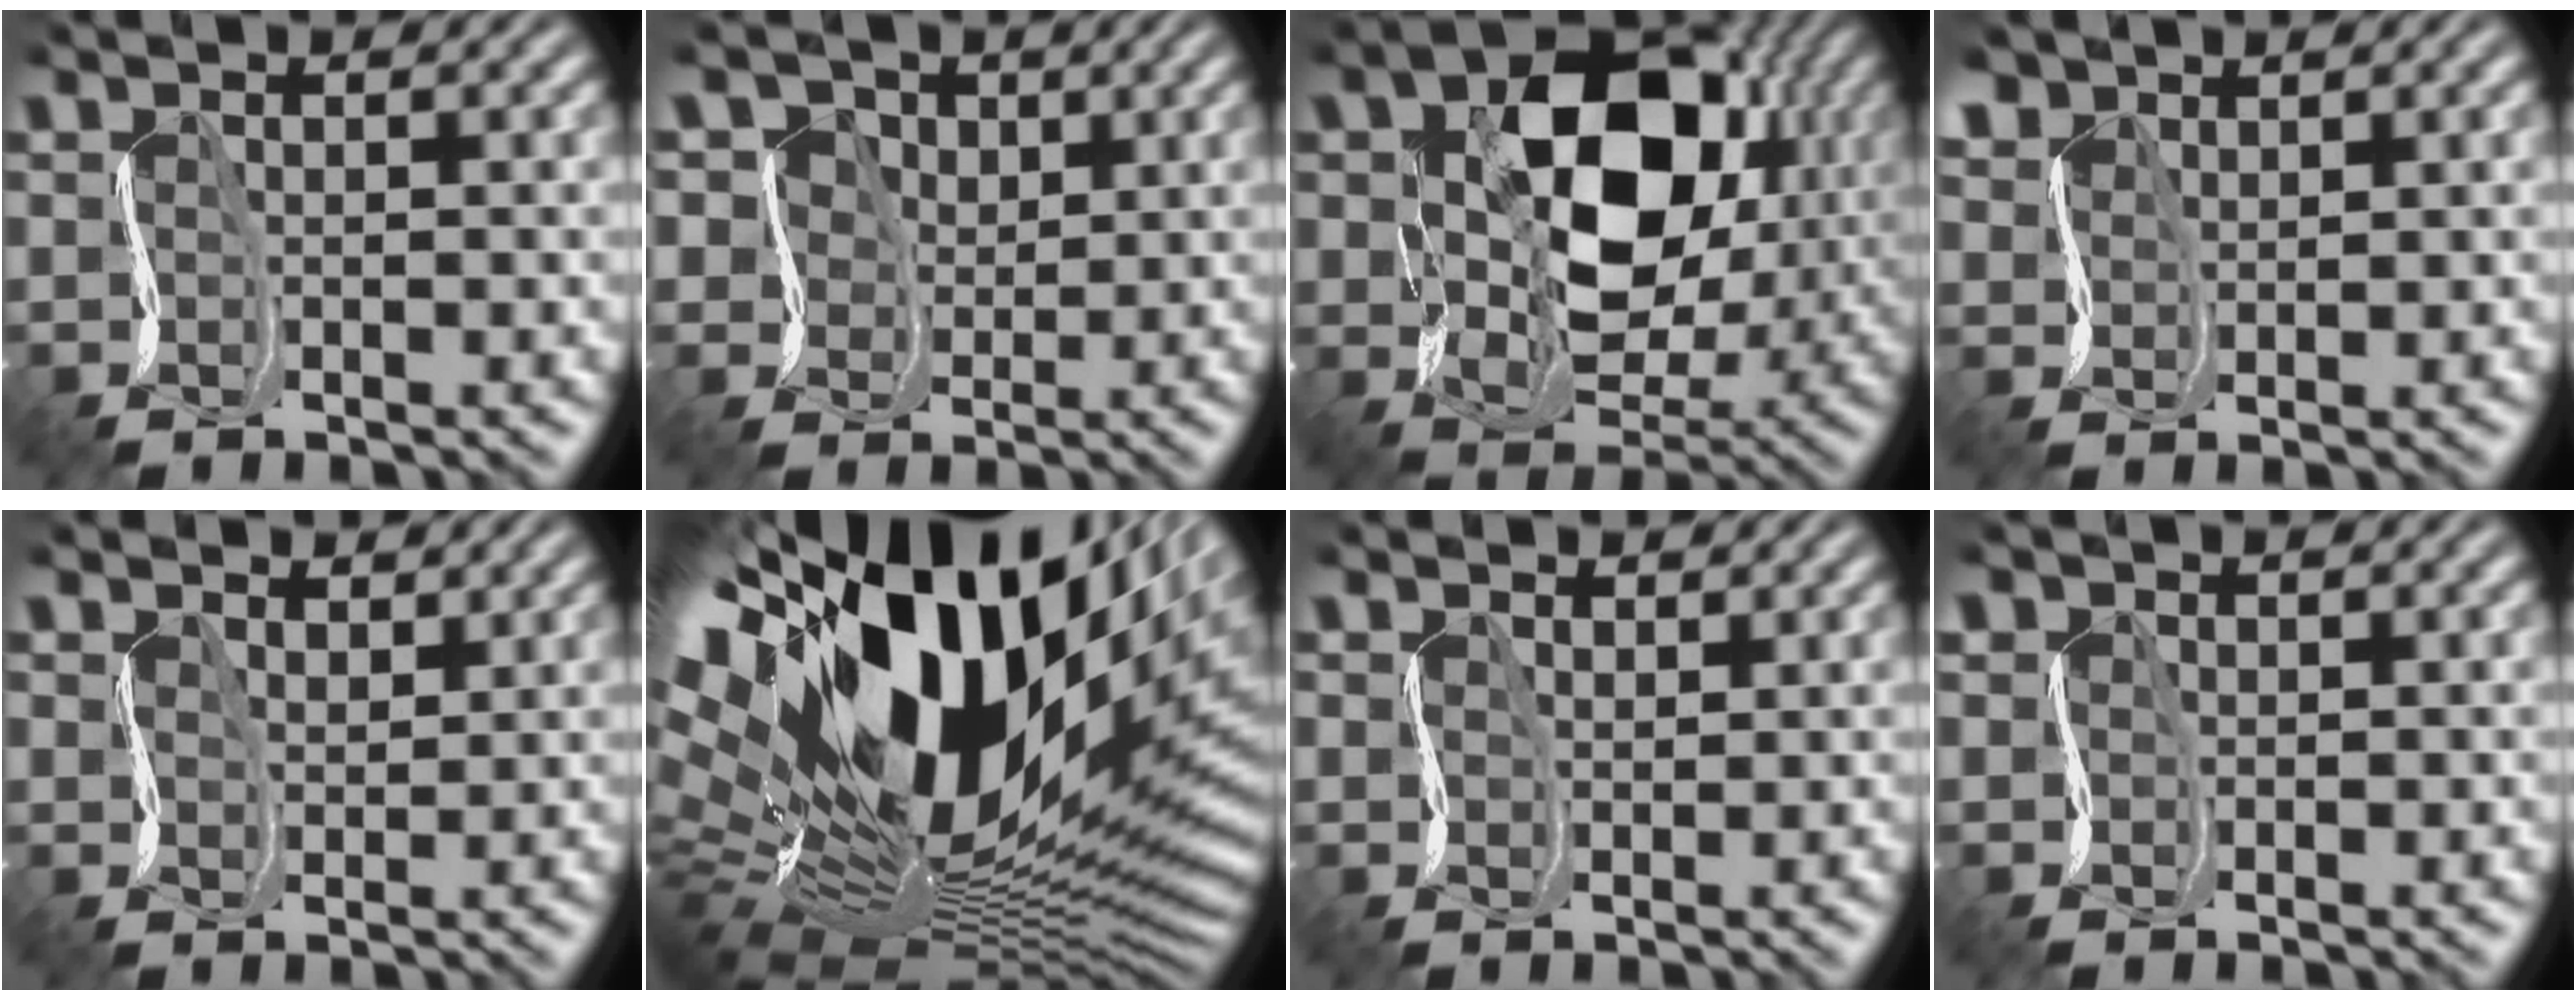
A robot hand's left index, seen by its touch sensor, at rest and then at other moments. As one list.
[{"total": 9.9, "force": [6.1, 6.9, 3.6], "torque": [-0.092, 0.039, 0.079]}, {"total": 11.6, "force": [2.0, 8.2, 8.1], "torque": [-0.130, 0.004, 0.034]}, {"total": 2.6, "force": [2.3, 1.0, -0.4], "torque": [-0.009, 0.003, 0.045]}, {"total": 3.5, "force": [2.6, 2.2, 1.0], "torque": [-0.038, 0.009, 0.035]}, {"total": 18.6, "force": [5.7, 10.2, 14.5], "torque": [-0.274, 0.018, 0.095]}, {"total": 2.2, "force": [1.6, 1.6, 0.2], "torque": [-0.020, 0.009, 0.015]}, {"total": 2.5, "force": [0.7, 2.2, 1.0], "torque": [-0.004, 0.012, -0.007]}]